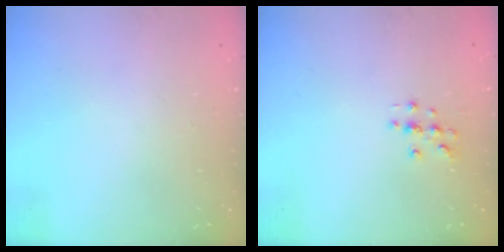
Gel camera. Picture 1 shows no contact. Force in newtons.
{"total": 3.2, "press": 3.2, "slide": 0.3}